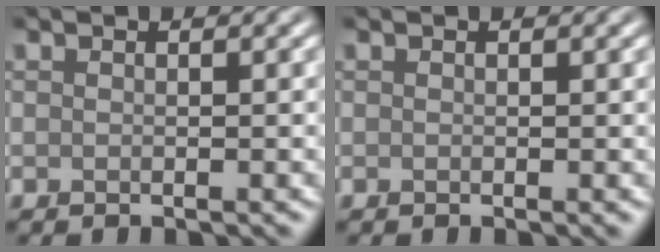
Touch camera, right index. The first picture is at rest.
{"total": 0.0}